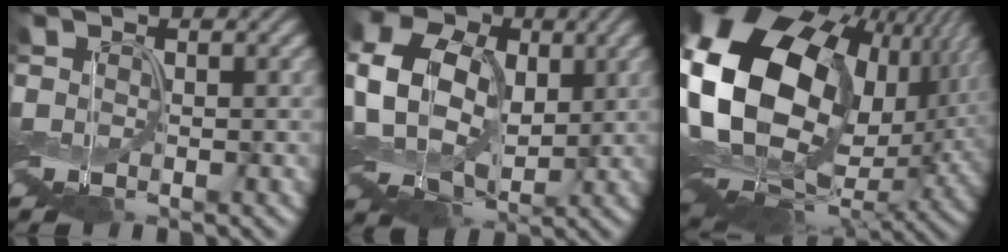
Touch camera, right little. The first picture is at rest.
{"total": 10.4, "force": [1.4, 8.0, 6.6], "torque": [-0.156, 0.019, 0.013]}
{"total": 19.3, "force": [2.7, 14.2, 12.8], "torque": [-0.297, -0.011, 0.074]}